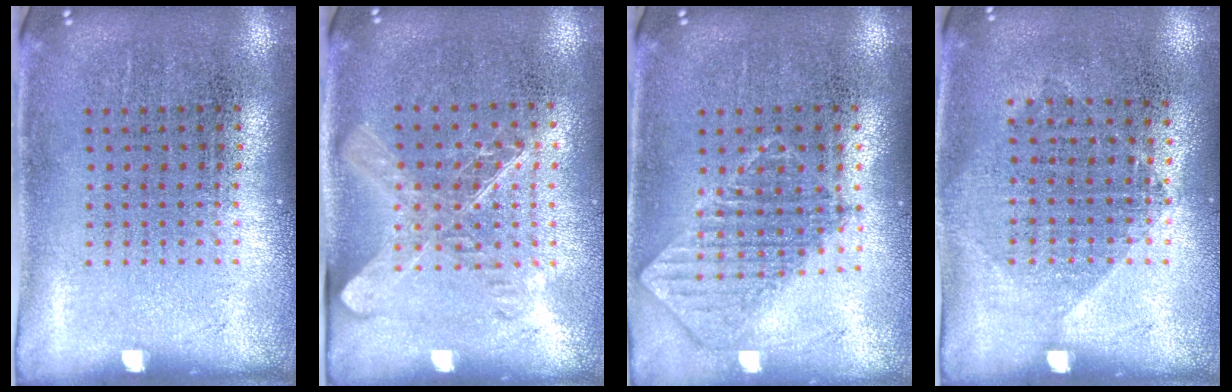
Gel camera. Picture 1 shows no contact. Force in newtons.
{"total": 1.5, "press": 1.3, "slide": 0.7}
{"total": 0.8, "press": 0.8, "slide": 0.0}
{"total": 1.0, "press": 0.9, "slide": 0.5}